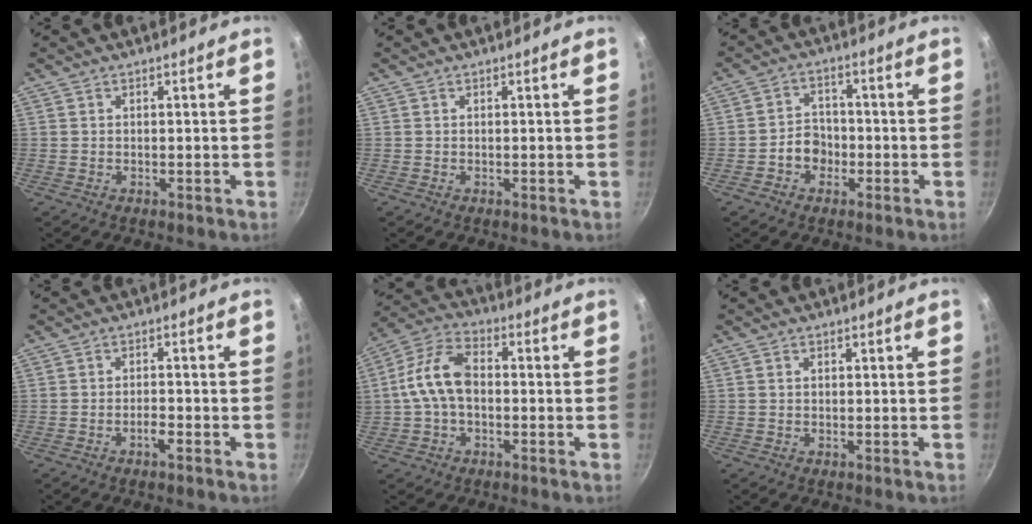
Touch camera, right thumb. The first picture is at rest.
{"total": 0.0}
{"total": 5.4, "force": [-1.9, 4.4, 2.5], "torque": [-0.010, 0.023, -0.035]}
{"total": 2.2, "force": [-1.3, 0.7, 1.6], "torque": [-0.026, 0.013, -0.026]}
{"total": 11.2, "force": [-0.1, 6.9, 8.9], "torque": [-0.165, 0.035, -0.015]}
{"total": 0.8, "force": [0.2, 0.6, 0.5], "torque": [-0.007, 0.004, 0.004]}